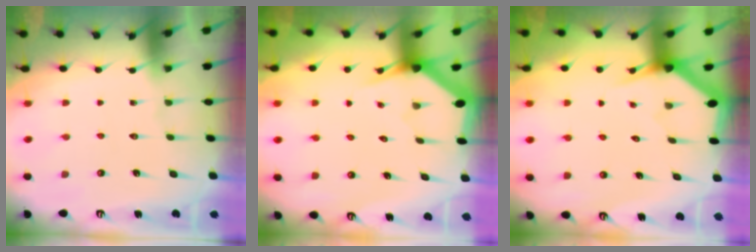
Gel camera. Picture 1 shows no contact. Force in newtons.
{"total": 3.0, "press": 3.0, "slide": 0.0}
{"total": 3.3, "press": 3.3, "slide": 0.2}